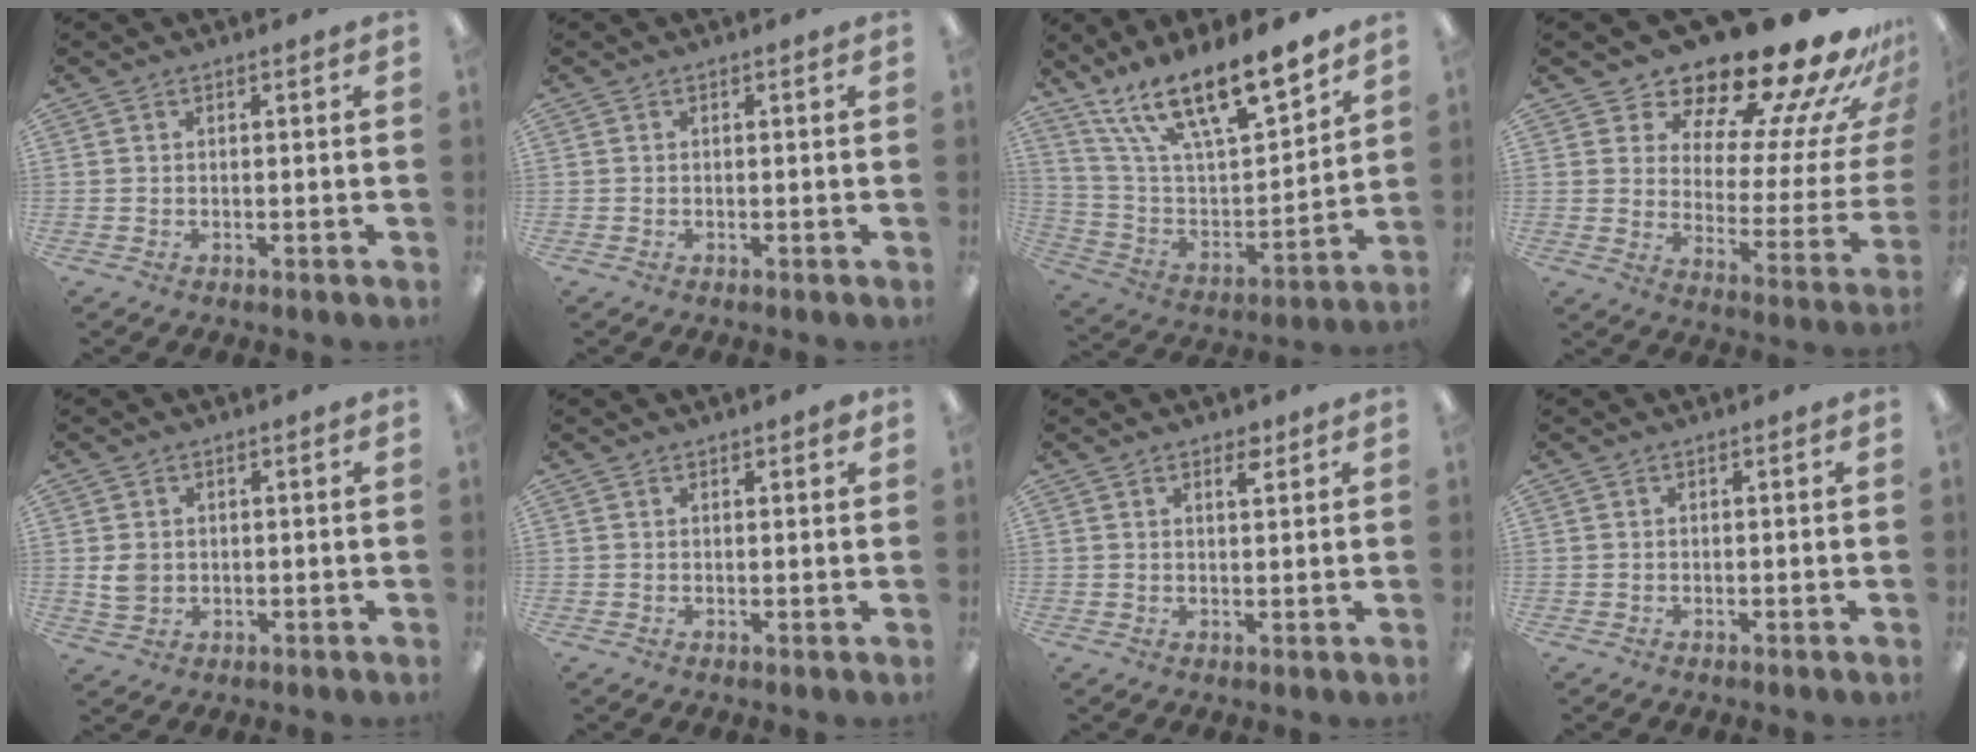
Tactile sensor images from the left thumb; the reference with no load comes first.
{"total": 0.0}
{"total": 19.3, "force": [15.5, 5.1, 10.3], "torque": [-0.195, -0.100, 0.271]}
{"total": 22.4, "force": [19.0, 6.7, 9.8], "torque": [-0.134, -0.155, 0.322]}
{"total": 3.9, "force": [0.4, 3.3, 2.1], "torque": [-0.031, 0.003, 0.008]}
{"total": 1.3, "force": [1.1, 0.4, 0.5], "torque": [-0.001, -0.002, 0.018]}
{"total": 2.6, "force": [2.0, 0.8, 1.4], "torque": [-0.016, -0.005, 0.033]}
{"total": 0.0}